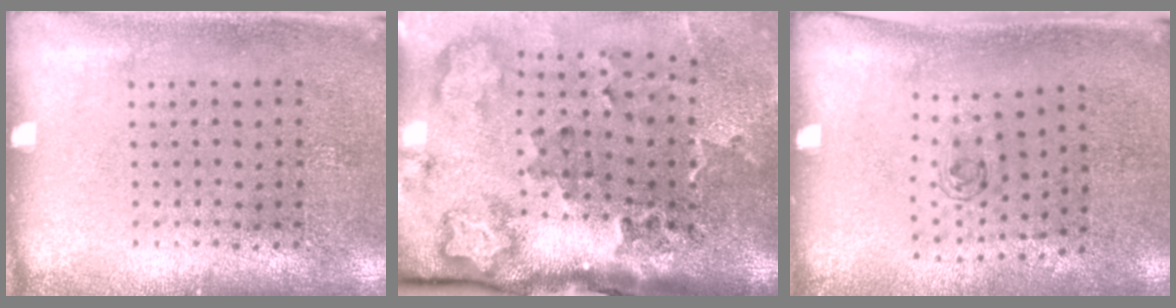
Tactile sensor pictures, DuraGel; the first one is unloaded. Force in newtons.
{"total": 3.7, "press": 2.4, "slide": 2.8}
{"total": 0.5, "press": 0.3, "slide": 0.5}